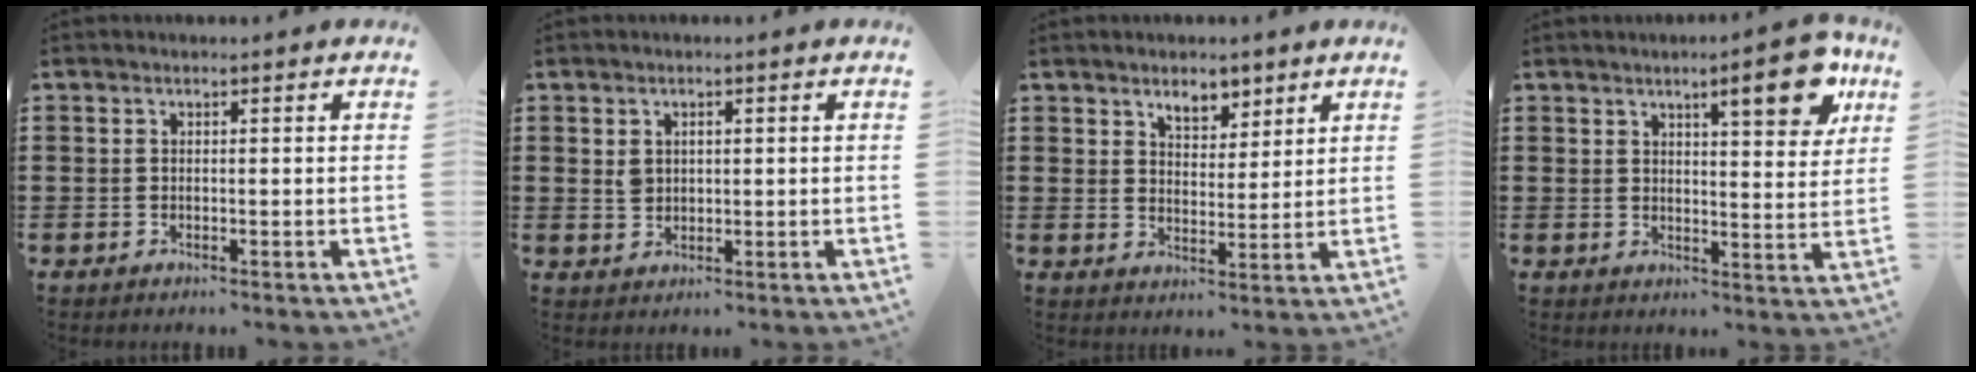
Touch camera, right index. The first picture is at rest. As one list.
[{"total": 2.0, "force": [0.6, 1.4, 1.2], "torque": [-0.027, 0.006, 0.011]}, {"total": 4.5, "force": [3.5, 2.3, 1.7], "torque": [-0.029, -0.001, 0.062]}, {"total": 9.1, "force": [5.6, 2.3, 6.8], "torque": [-0.094, -0.016, 0.088]}]